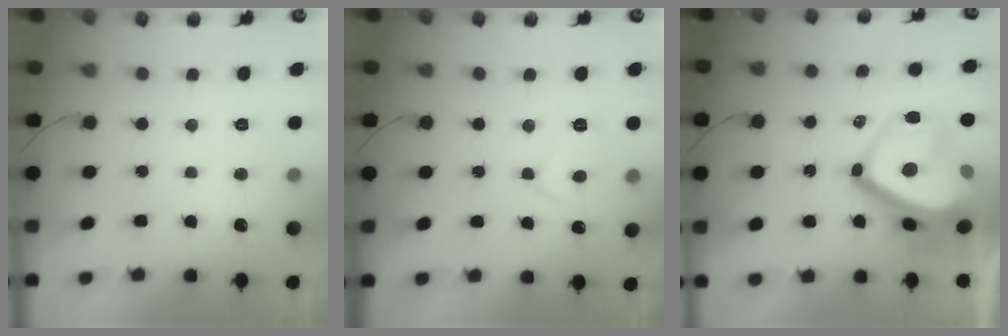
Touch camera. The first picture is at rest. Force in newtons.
{"total": 5.6, "press": 5.6, "slide": 0.5}
{"total": 20.2, "press": 20.1, "slide": 2.2}